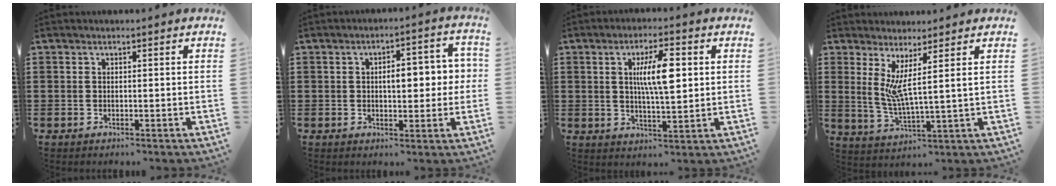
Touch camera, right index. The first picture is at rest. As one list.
[{"total": 6.3, "force": [0.3, 3.1, 5.5], "torque": [-0.076, -0.001, -0.005]}, {"total": 7.9, "force": [1.6, 2.2, 7.4], "torque": [-0.137, 0.007, 0.022]}, {"total": 5.7, "force": [2.6, 0.2, 5.0], "torque": [-0.111, -0.013, 0.043]}]